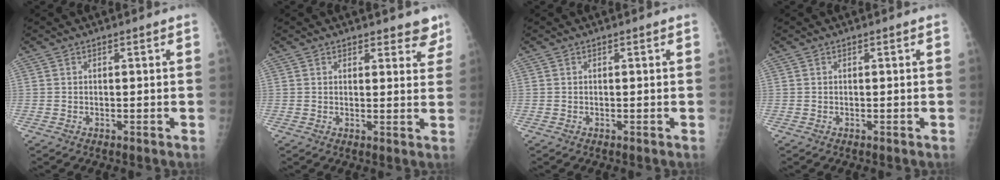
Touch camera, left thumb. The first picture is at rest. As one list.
[{"total": 4.8, "force": [4.1, 2.1, 1.2], "torque": [0.022, -0.024, 0.039]}, {"total": 0.0}, {"total": 0.0}]